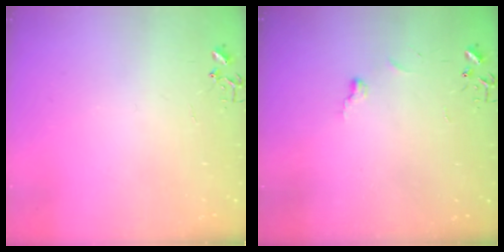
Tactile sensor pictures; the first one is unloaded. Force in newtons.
{"total": 3.4, "press": 3.4, "slide": 0.4}